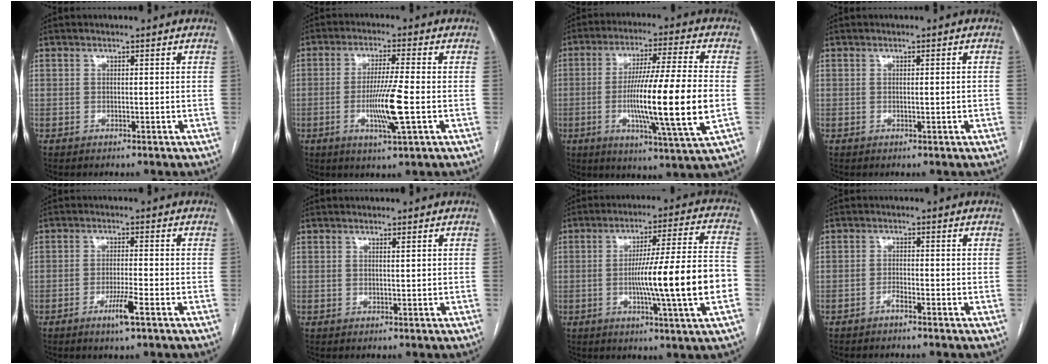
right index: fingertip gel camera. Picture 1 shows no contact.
{"total": 8.3, "force": [-2.0, -0.4, 8.0], "torque": [-0.152, -0.016, -0.036]}
{"total": 17.6, "force": [-2.7, -0.7, 17.3], "torque": [-0.305, -0.017, -0.053]}
{"total": 1.2, "force": [-0.2, 0.0, 1.2], "torque": [-0.020, 0.000, 0.001]}
{"total": 4.2, "force": [-2.2, -0.3, 3.5], "torque": [-0.067, -0.009, -0.042]}
{"total": 0.5, "force": [0.3, -0.2, 0.3], "torque": [-0.011, -0.004, 0.009]}
{"total": 16.8, "force": [-3.3, -0.9, 16.5], "torque": [-0.262, 0.001, -0.056]}
{"total": 1.3, "force": [-1.1, -0.1, 0.7], "torque": [-0.015, 0.002, -0.021]}